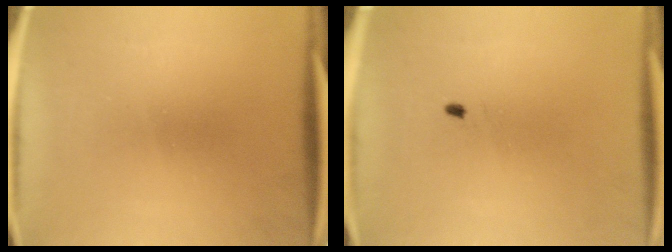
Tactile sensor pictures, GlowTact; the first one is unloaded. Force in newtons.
{"total": 0.5}